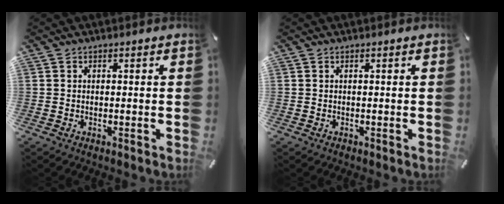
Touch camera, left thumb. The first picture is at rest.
{"total": 0.0}